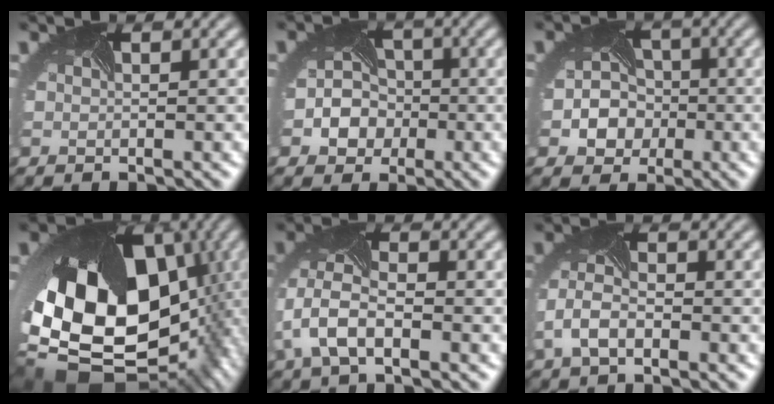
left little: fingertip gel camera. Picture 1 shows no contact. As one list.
[{"total": 4.4, "force": [-1.2, 3.9, 1.7], "torque": [-0.011, -0.002, -0.025]}, {"total": 4.6, "force": [-1.1, 4.1, 1.9], "torque": [-0.010, -0.005, -0.023]}, {"total": 20.7, "force": [-2.1, 15.2, 14.0], "torque": [-0.303, -0.070, -0.002]}, {"total": 5.5, "force": [-1.8, 3.2, 4.2], "torque": [-0.106, -0.001, -0.039]}, {"total": 3.7, "force": [-1.5, 2.0, 2.6], "torque": [-0.064, -0.005, -0.032]}]